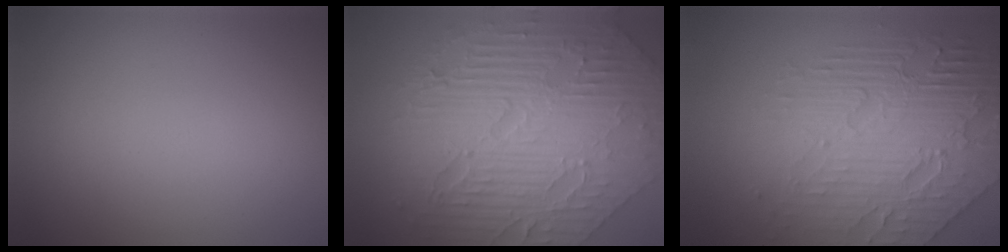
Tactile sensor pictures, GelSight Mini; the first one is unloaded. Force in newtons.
{"total": 11.2, "press": 7.5, "slide": 8.4}
{"total": 7.7, "press": 5.3, "slide": 5.5}